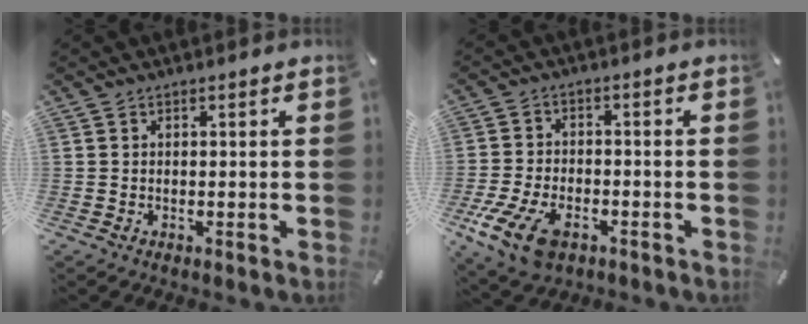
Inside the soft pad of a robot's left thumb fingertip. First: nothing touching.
{"total": 11.1, "force": [-5.6, 6.6, 7.0], "torque": [-0.158, 0.014, -0.100]}